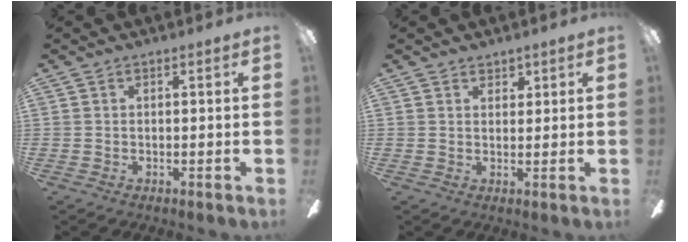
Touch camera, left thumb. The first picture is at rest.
{"total": 2.6, "force": [2.0, 1.6, 0.3], "torque": [0.005, -0.004, 0.034]}